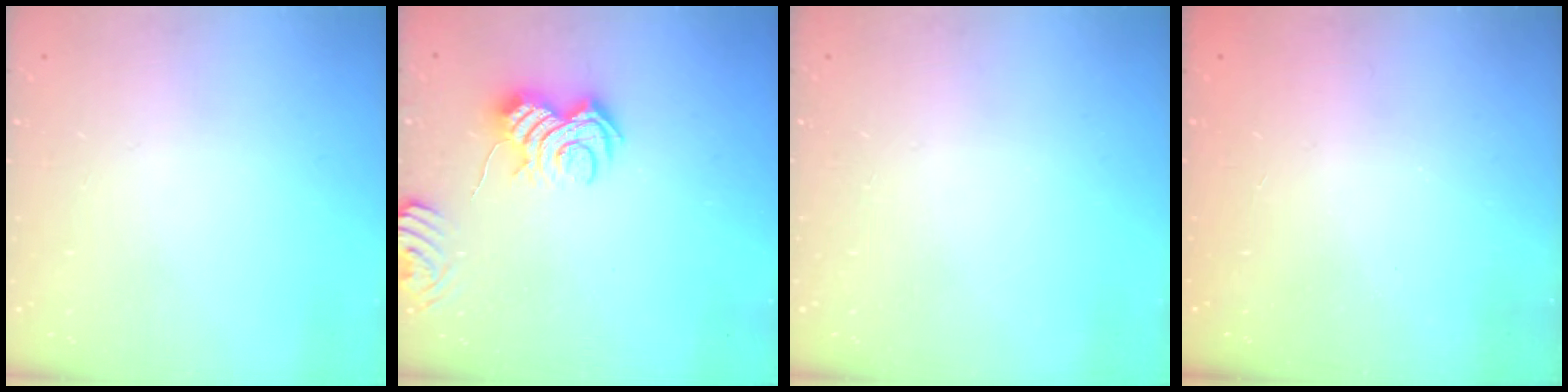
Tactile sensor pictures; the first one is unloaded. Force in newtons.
{"total": 7.2, "press": 7.2, "slide": 0.5}
{"total": 0.0}
{"total": 2.4, "press": 2.3, "slide": 0.8}